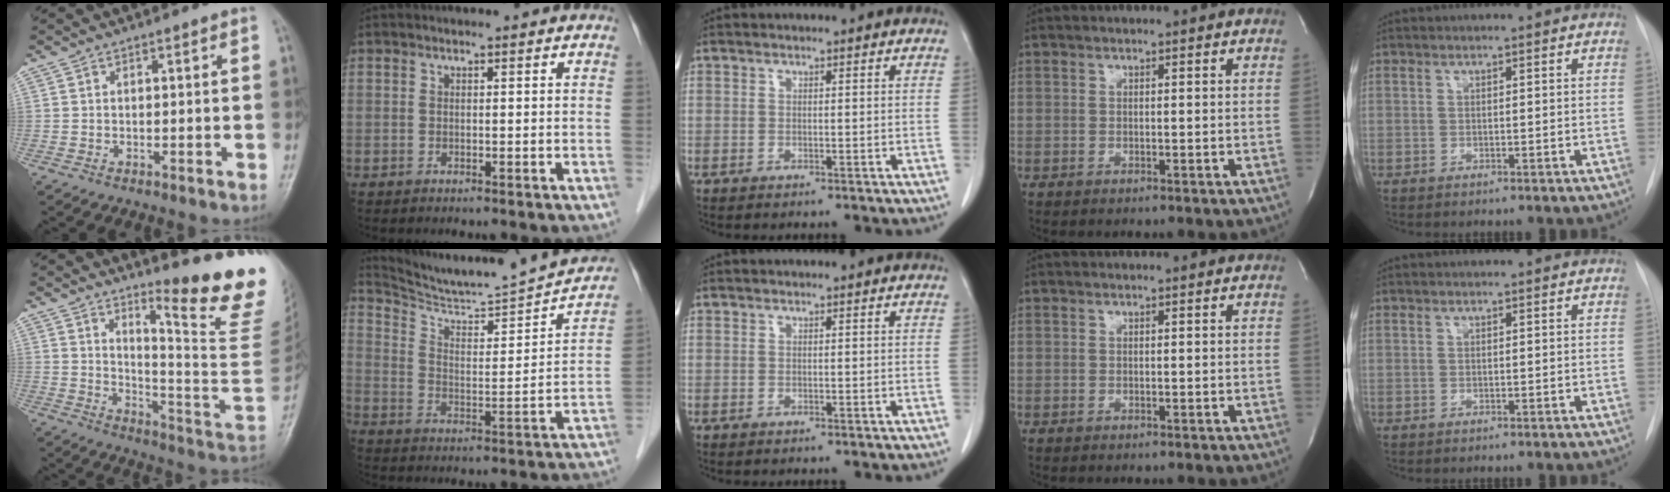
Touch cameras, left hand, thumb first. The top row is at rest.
{"thumb": {"total": 19.9, "force": [12.8, 1.9, 15.1], "torque": [-0.175, -0.120, 0.184]}, "index": {"total": 19.4, "force": [18.4, 0.1, 5.9], "torque": [-0.102, -0.046, 0.266]}}